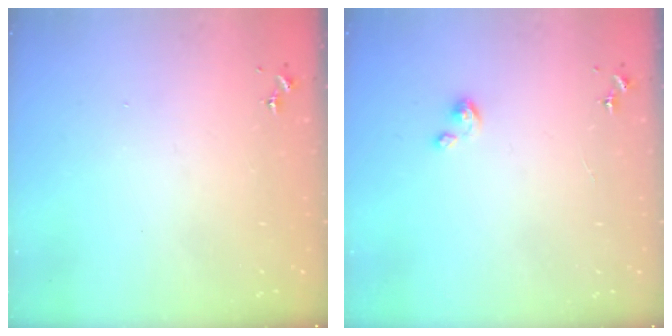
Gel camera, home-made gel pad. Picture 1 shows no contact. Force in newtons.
{"total": 2.1, "press": 2.1, "slide": 0.1}